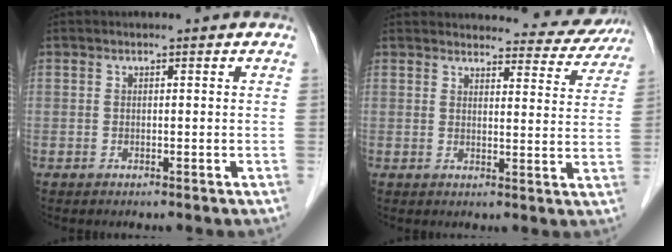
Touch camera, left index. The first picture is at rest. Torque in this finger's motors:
{"motor_torque": [1.06, -1.09, 0.18, 0.06]}